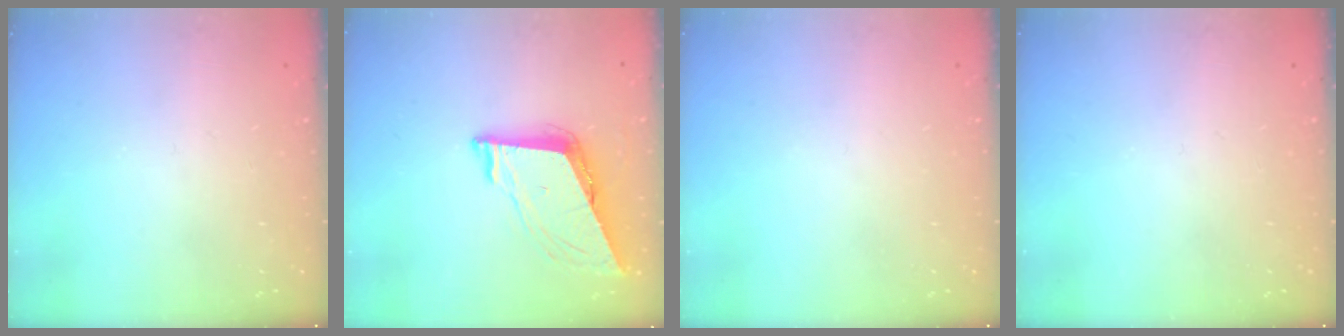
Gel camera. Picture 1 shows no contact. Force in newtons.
{"total": 8.8, "press": 8.5, "slide": 2.5}
{"total": 0.0}
{"total": 0.0}